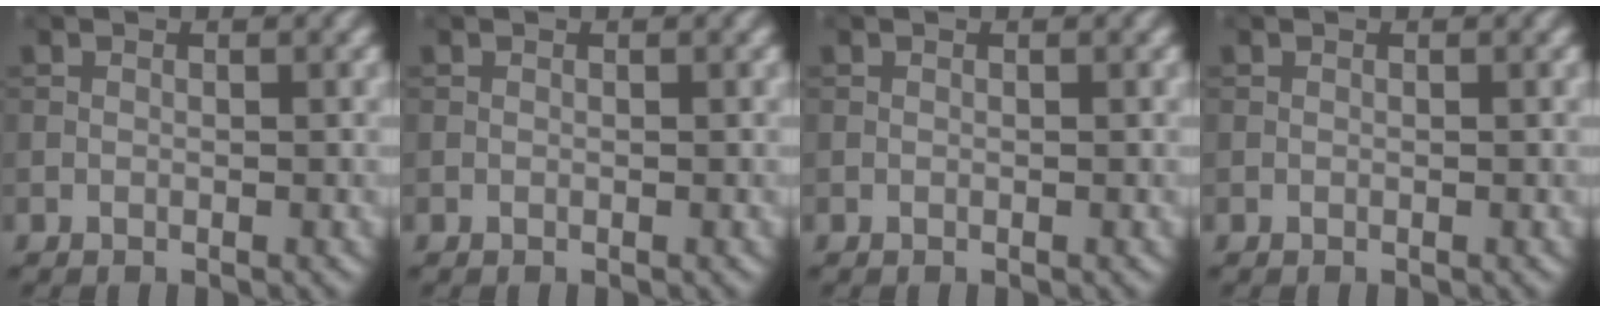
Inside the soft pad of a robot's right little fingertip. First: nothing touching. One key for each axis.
{"total": 0.0}
{"total": 0.0}
{"total": 0.0}